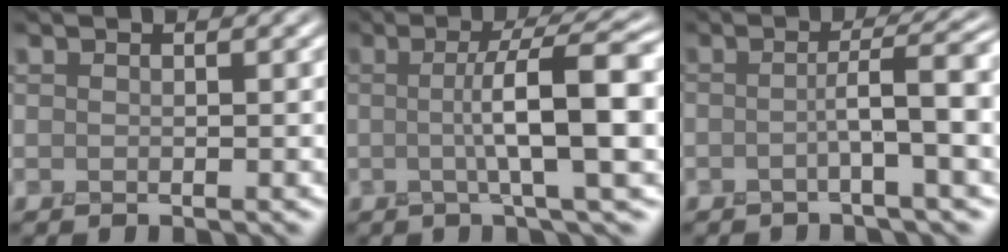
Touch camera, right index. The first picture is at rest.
{"total": 8.8, "force": [0.2, 1.7, 8.7], "torque": [-0.116, 0.007, 0.001]}
{"total": 5.1, "force": [-0.7, 0.7, 5.0], "torque": [-0.074, 0.015, -0.025]}